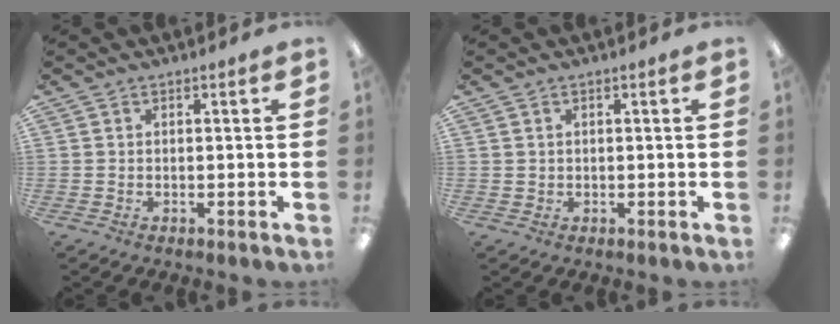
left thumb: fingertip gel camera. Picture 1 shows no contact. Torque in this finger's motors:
{"motor_torque": [-0.16, 0.02, 0.17, -0.38, 0.00]}